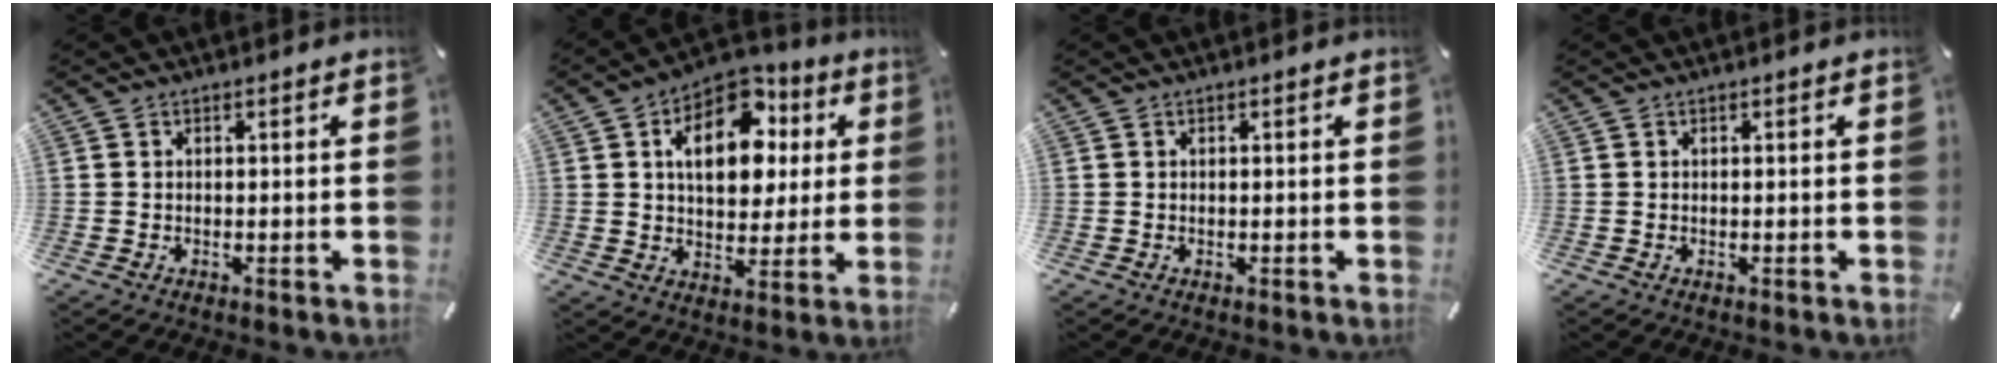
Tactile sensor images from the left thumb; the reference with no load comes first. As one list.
[{"total": 16.1, "force": [4.9, 10.8, 10.9], "torque": [-0.167, -0.010, 0.085]}, {"total": 0.0}, {"total": 0.0}]